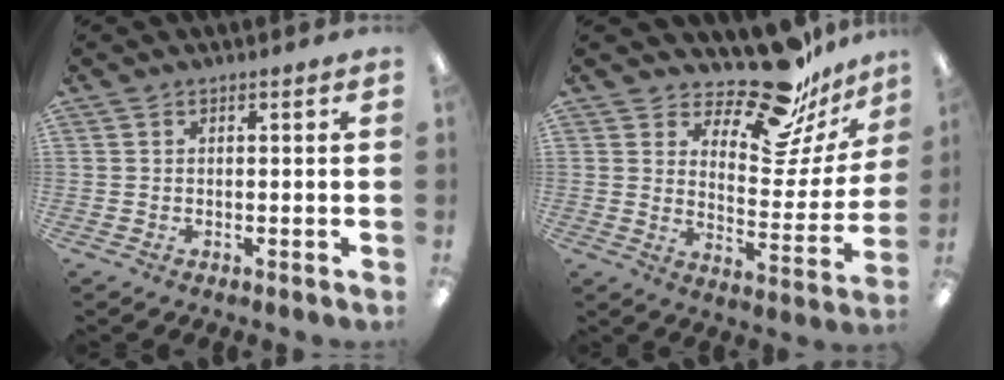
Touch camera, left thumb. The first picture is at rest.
{"total": 17.9, "force": [14.8, 6.4, 7.8], "torque": [-0.110, -0.117, 0.252]}